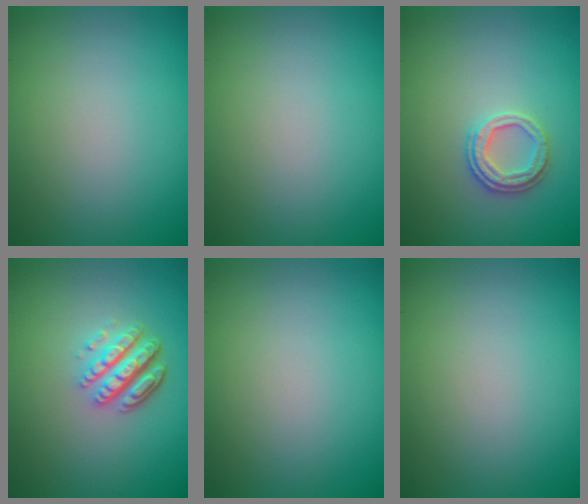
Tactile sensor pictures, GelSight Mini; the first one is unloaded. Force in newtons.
{"total": 0.0}
{"total": 2.6, "press": 2.4, "slide": 0.8}
{"total": 4.9, "press": 3.5, "slide": 3.4}
{"total": 0.0}
{"total": 0.0}